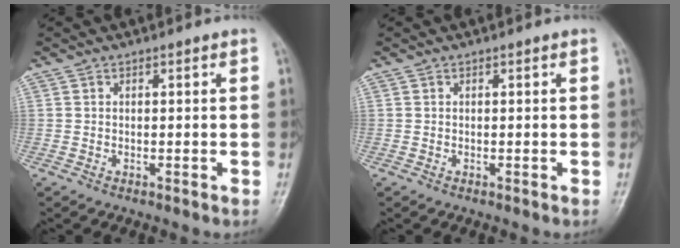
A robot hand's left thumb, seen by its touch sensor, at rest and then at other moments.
{"total": 0.0}